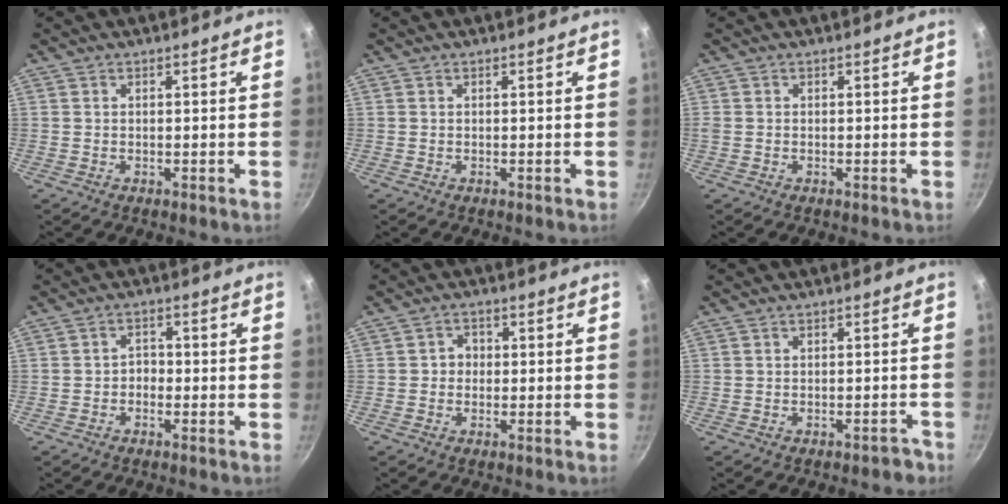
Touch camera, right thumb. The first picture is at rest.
{"total": 0.0}
{"total": 0.8, "force": [-0.1, 0.7, 0.4], "torque": [-0.011, 0.002, 0.001]}
{"total": 2.4, "force": [-0.9, 1.8, 1.2], "torque": [0.000, 0.011, -0.023]}
{"total": 2.6, "force": [-0.1, 2.3, 1.2], "torque": [-0.001, 0.009, -0.009]}
{"total": 1.9, "force": [-1.6, 0.9, 0.5], "torque": [-0.006, 0.018, -0.018]}